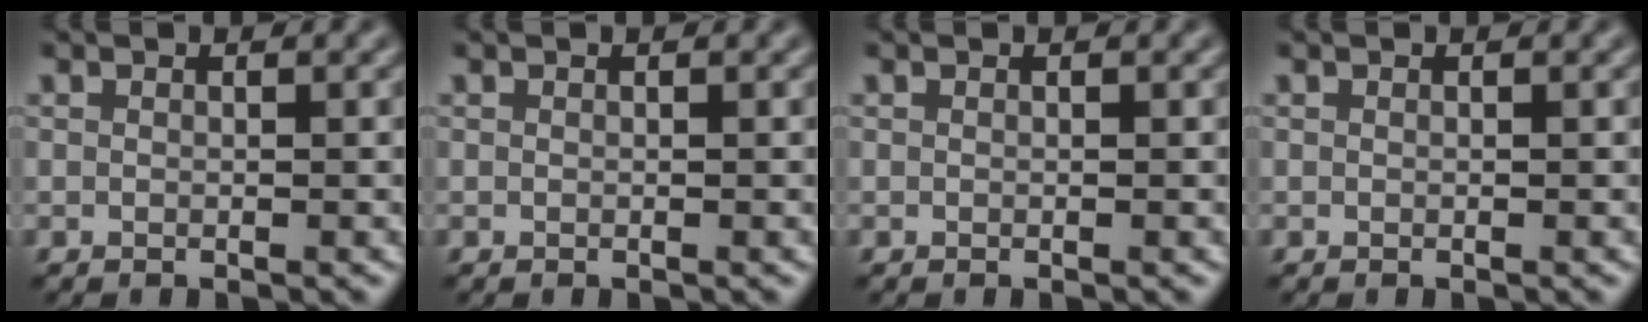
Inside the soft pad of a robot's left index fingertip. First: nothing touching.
{"total": 0.0}
{"total": 0.0}
{"total": 0.0}